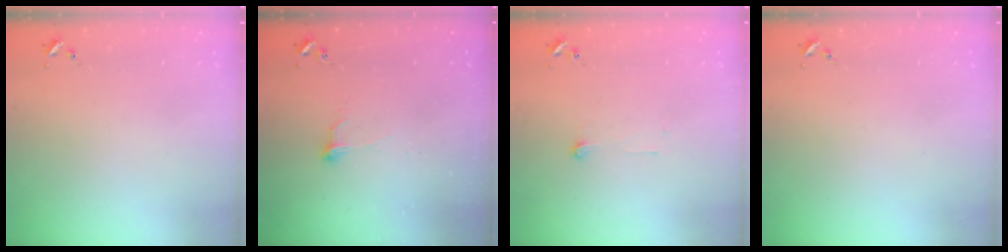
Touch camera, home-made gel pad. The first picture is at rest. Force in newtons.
{"total": 6.6, "press": 6.6, "slide": 0.5}
{"total": 3.9, "press": 3.9, "slide": 0.3}
{"total": 0.0}